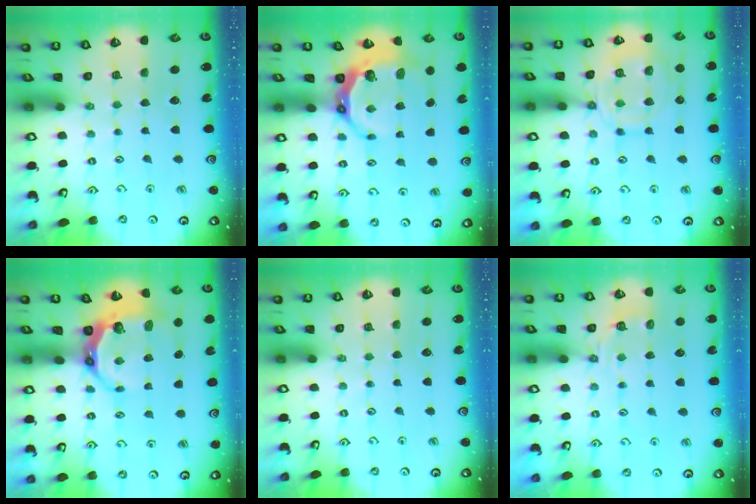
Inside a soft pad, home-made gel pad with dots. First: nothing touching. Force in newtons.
{"total": 7.9, "press": 6.9, "slide": 3.8}
{"total": 13.6, "press": 13.6, "slide": 1.3}
{"total": 8.6, "press": 7.5, "slide": 4.2}
{"total": 0.0}
{"total": 4.5, "press": 4.1, "slide": 2.0}